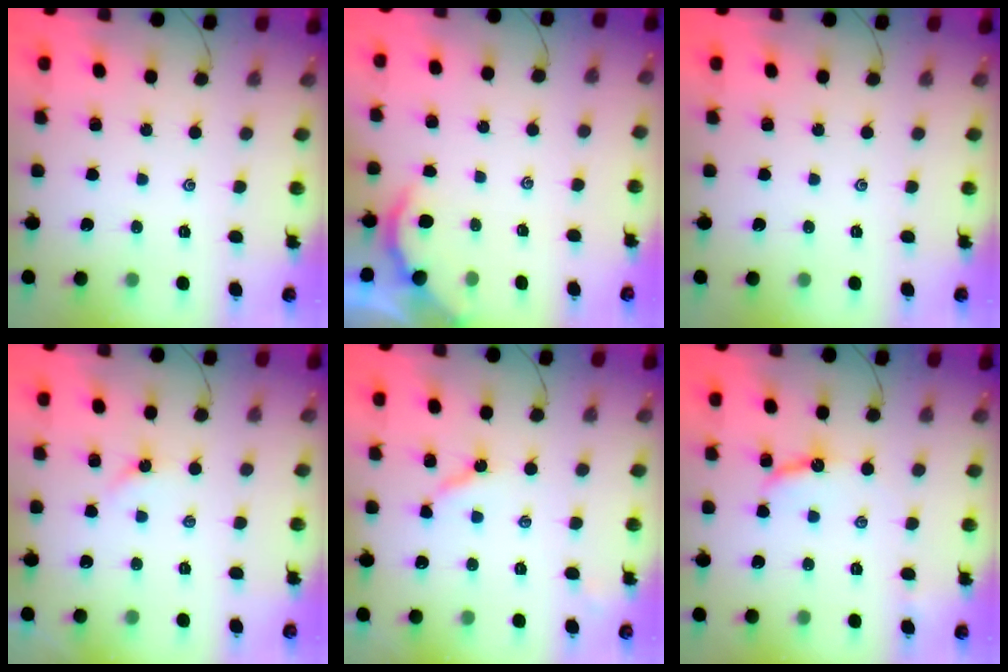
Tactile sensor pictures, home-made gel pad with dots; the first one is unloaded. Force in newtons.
{"total": 1.8, "press": 1.7, "slide": 0.3}
{"total": 0.0}
{"total": 2.8, "press": 2.8, "slide": 0.4}
{"total": 3.6, "press": 3.6, "slide": 0.1}
{"total": 7.2, "press": 7.2, "slide": 0.2}